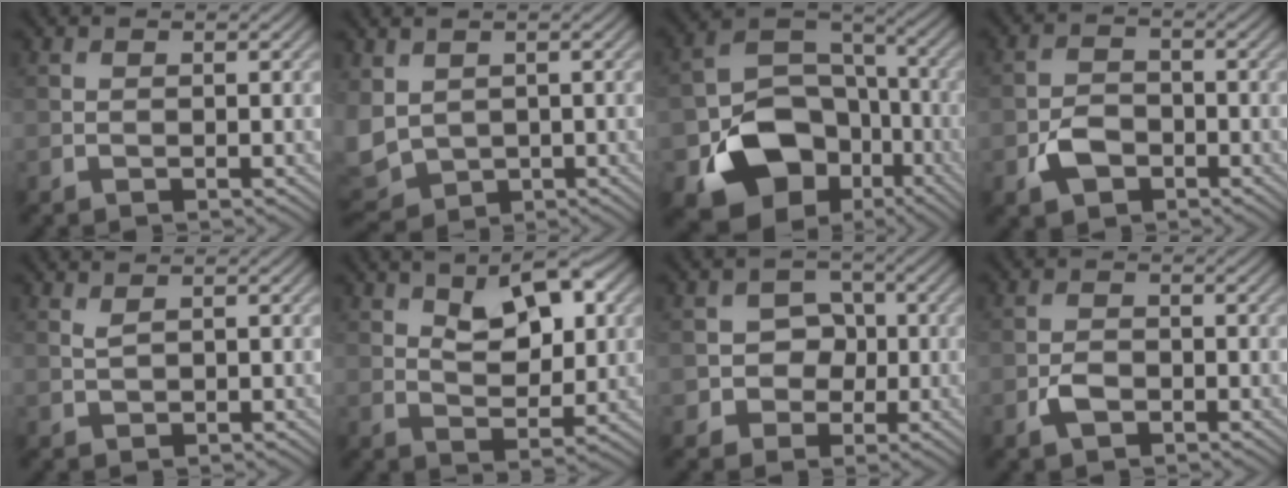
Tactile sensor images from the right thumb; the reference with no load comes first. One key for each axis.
{"total": 6.2, "fx": 0.7, "fy": 4.8, "fz": 3.8, "tx": -0.137, "ty": -0.015, "tz": 0.016}
{"total": 14.0, "fx": -6.3, "fy": 10.1, "fz": 7.3, "tx": -0.143, "ty": -0.038, "tz": -0.110}
{"total": 4.0, "fx": -2.1, "fy": 2.7, "fz": 2.2, "tx": -0.046, "ty": -0.002, "tz": -0.046}
{"total": 1.0, "fx": 0.6, "fy": 0.3, "fz": 0.7, "tx": -0.025, "ty": -0.001, "tz": 0.018}
{"total": 9.1, "fx": 4.1, "fy": 4.4, "fz": 6.9, "tx": -0.114, "ty": 0.003, "tz": 0.066}
{"total": 4.6, "fx": -0.7, "fy": 4.2, "fz": 1.7, "tx": -0.022, "ty": 0.001, "tz": -0.029}
{"total": 2.5, "fx": -1.3, "fy": 1.5, "fz": 1.5, "tx": -0.034, "ty": -0.001, "tz": -0.028}